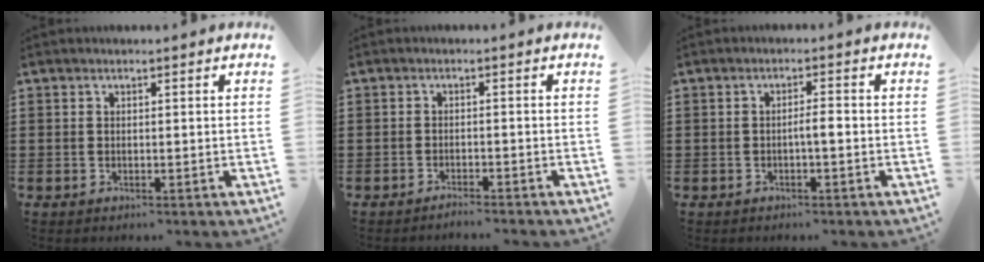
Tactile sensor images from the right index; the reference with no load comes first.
{"total": 1.5, "force": [-1.5, -0.1, 0.3], "torque": [-0.008, 0.002, -0.029]}
{"total": 2.1, "force": [-0.7, 0.3, 2.0], "torque": [-0.037, 0.001, -0.013]}